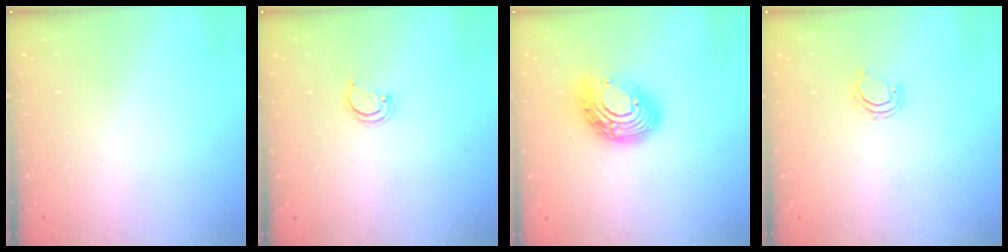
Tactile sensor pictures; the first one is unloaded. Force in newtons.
{"total": 1.8, "press": 1.8, "slide": 0.2}
{"total": 14.3, "press": 14.2, "slide": 1.3}
{"total": 4.8, "press": 4.5, "slide": 1.8}